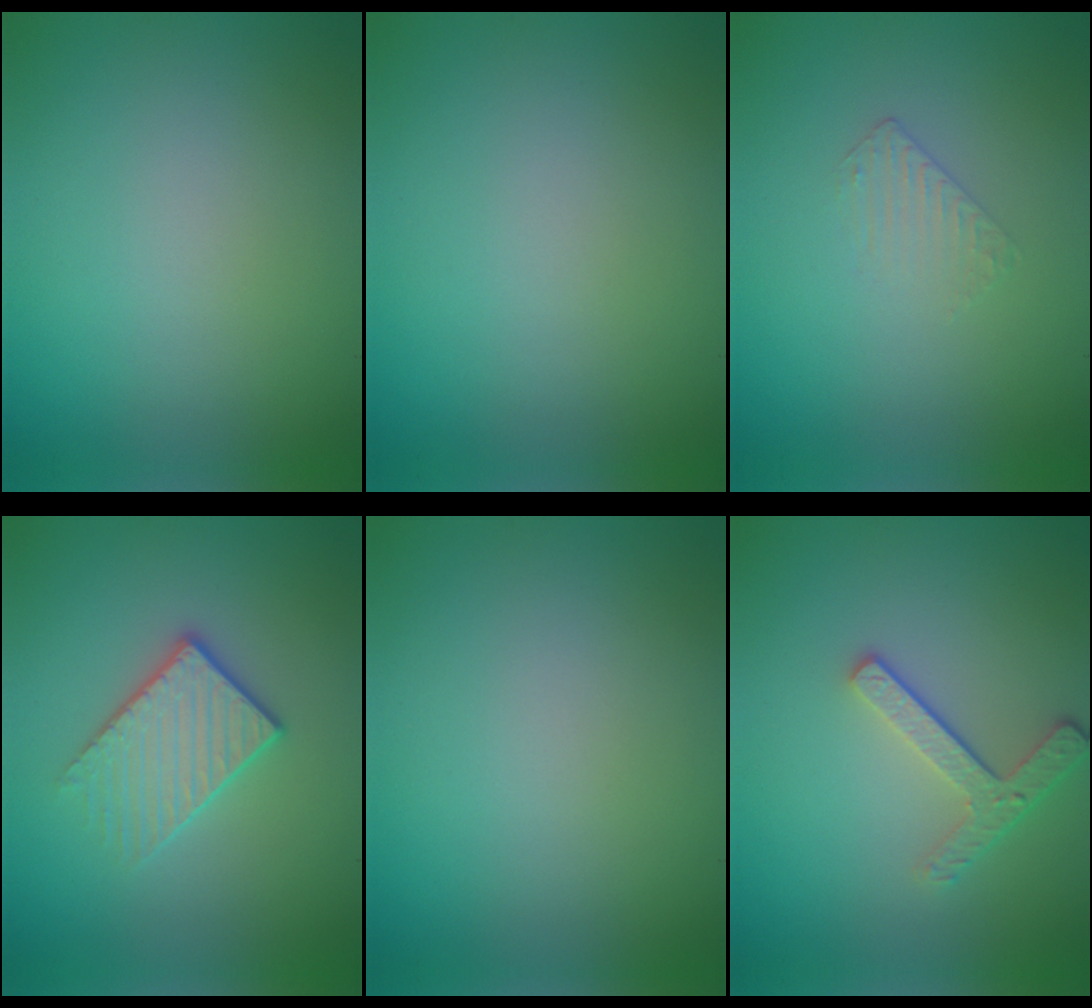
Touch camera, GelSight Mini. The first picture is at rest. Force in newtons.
{"total": 0.0}
{"total": 0.9, "press": 0.2, "slide": 0.9}
{"total": 3.1, "press": 2.8, "slide": 1.4}
{"total": 0.0}
{"total": 2.9, "press": 2.4, "slide": 1.6}